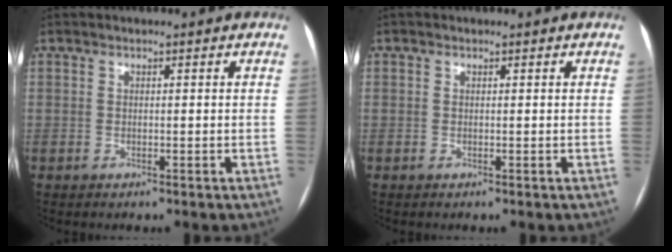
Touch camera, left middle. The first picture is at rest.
{"total": 1.1, "force": [-0.5, -0.8, -0.6], "torque": [0.012, -0.007, -0.008]}